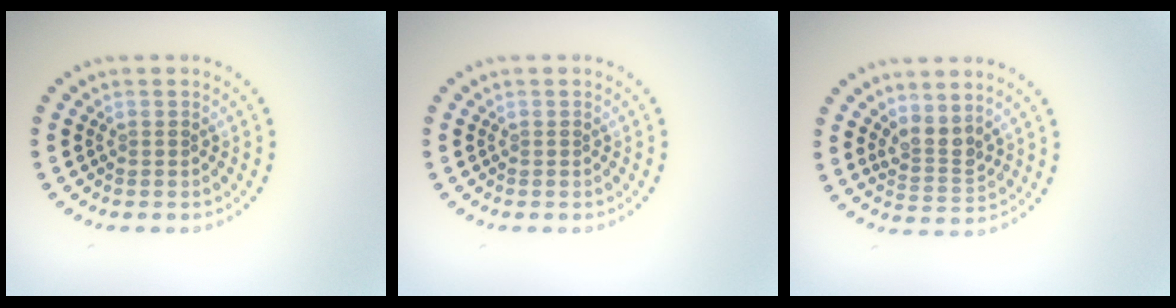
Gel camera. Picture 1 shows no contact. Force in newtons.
{"total": 0.0}
{"total": 2.5, "press": 1.9, "slide": 1.6}